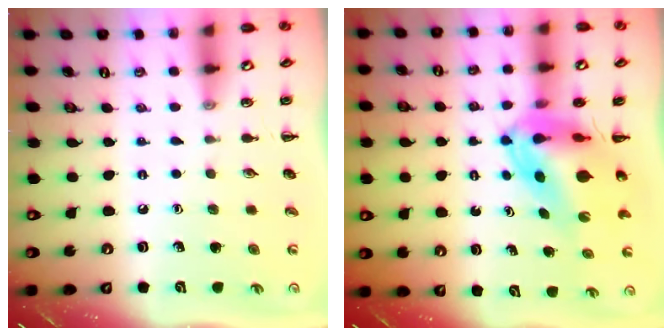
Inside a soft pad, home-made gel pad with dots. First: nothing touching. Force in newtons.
{"total": 8.5, "press": 8.2, "slide": 2.4}